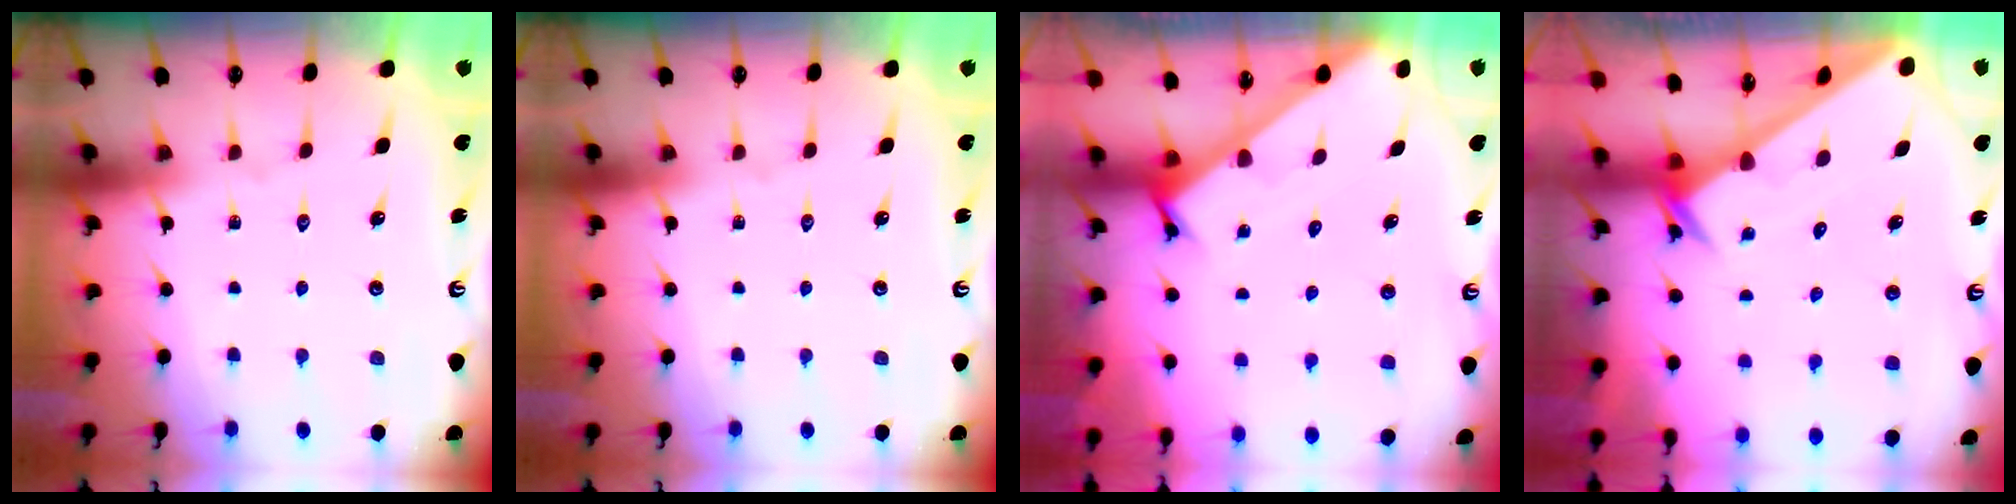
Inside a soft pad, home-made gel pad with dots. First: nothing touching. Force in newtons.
{"total": 0.0}
{"total": 2.5, "press": 2.5, "slide": 0.1}
{"total": 2.0, "press": 2.0, "slide": 0.1}